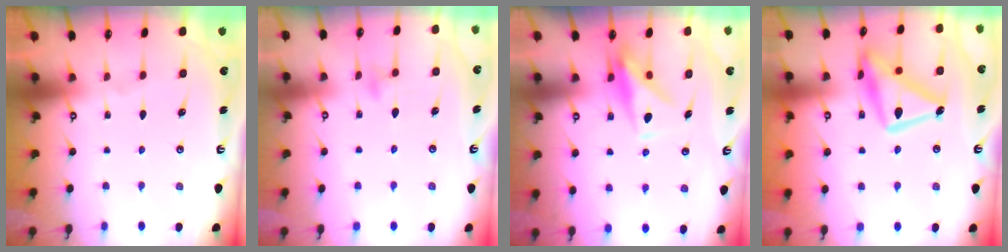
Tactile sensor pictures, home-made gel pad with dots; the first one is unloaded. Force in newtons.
{"total": 4.6, "press": 4.5, "slide": 0.4}
{"total": 7.7, "press": 7.7, "slide": 0.2}
{"total": 17.9, "press": 17.9, "slide": 1.1}